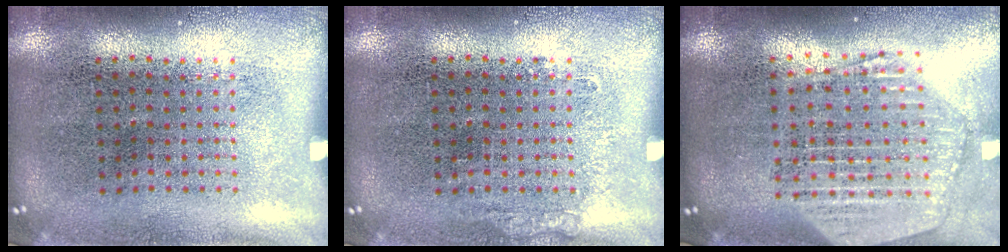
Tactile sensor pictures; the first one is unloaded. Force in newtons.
{"total": 0.6, "press": 0.5, "slide": 0.2}
{"total": 2.5, "press": 2.1, "slide": 1.3}